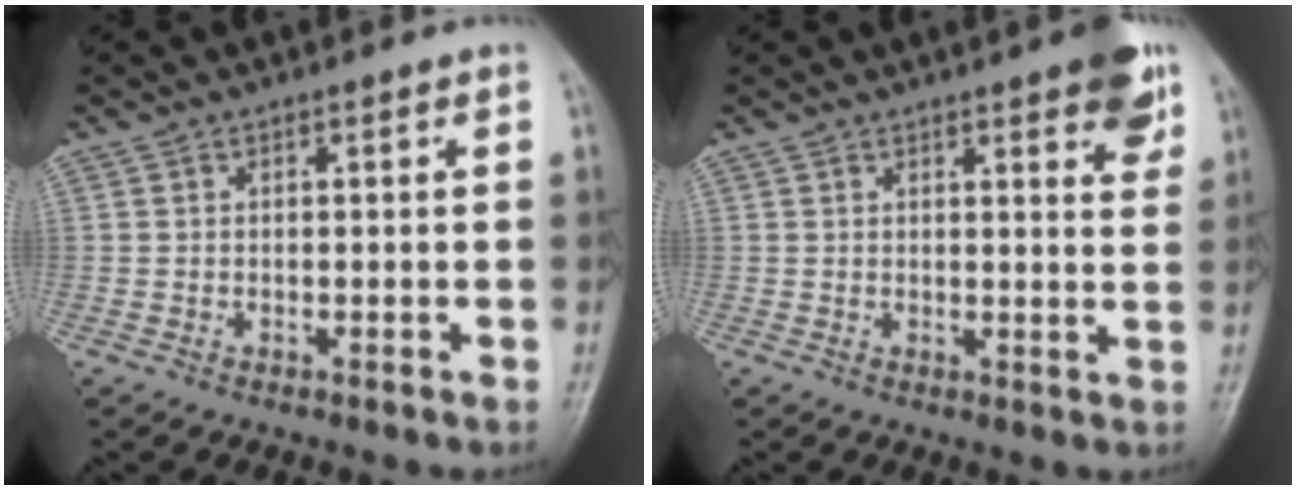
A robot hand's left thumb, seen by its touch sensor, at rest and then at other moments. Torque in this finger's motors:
{"motor_torque": [1.77, 1.41, 0.51, -0.63, 0.00]}